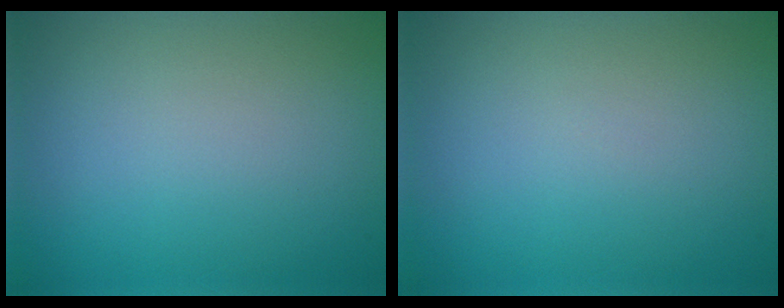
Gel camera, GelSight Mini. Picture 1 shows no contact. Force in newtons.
{"total": 0.0}